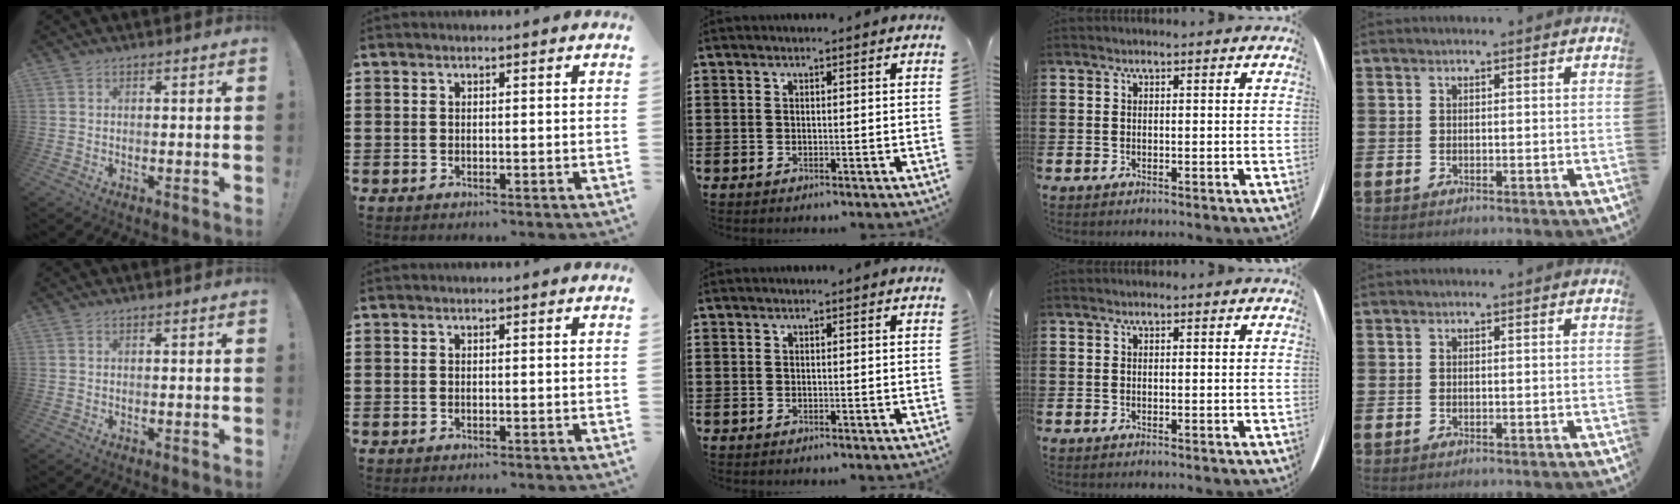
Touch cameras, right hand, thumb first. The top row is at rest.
{}